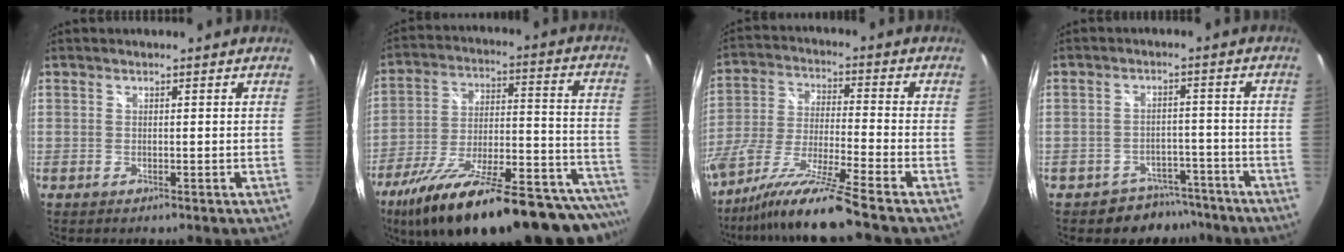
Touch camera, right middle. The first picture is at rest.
{"total": 34.9, "force": [-28.3, 7.9, 18.8], "torque": [-0.272, -0.048, -0.407]}
{"total": 13.5, "force": [-10.9, -1.9, 7.7], "torque": [-0.152, -0.027, -0.203]}
{"total": 7.4, "force": [-6.0, 4.3, 0.5], "torque": [-0.012, 0.021, -0.076]}